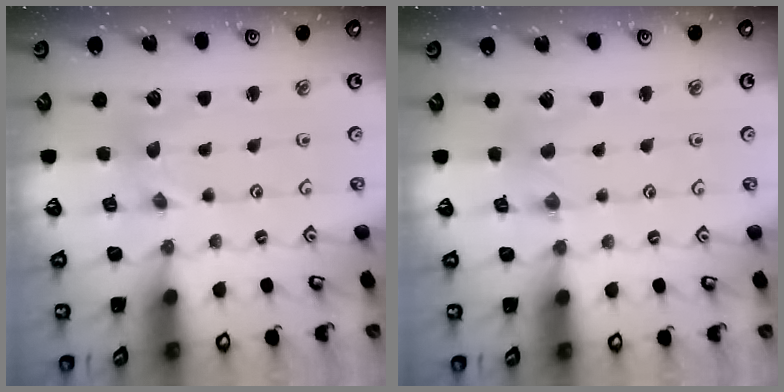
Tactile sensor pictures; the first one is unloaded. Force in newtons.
{"total": 1.8, "press": 1.8, "slide": 0.4}